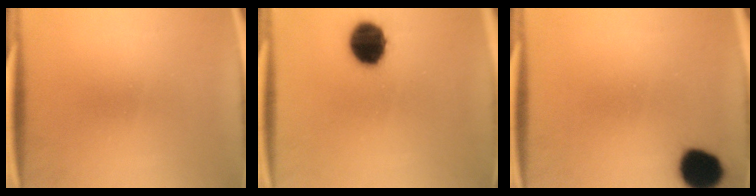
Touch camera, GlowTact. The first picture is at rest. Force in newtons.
{"total": 12.3}
{"total": 10.2}